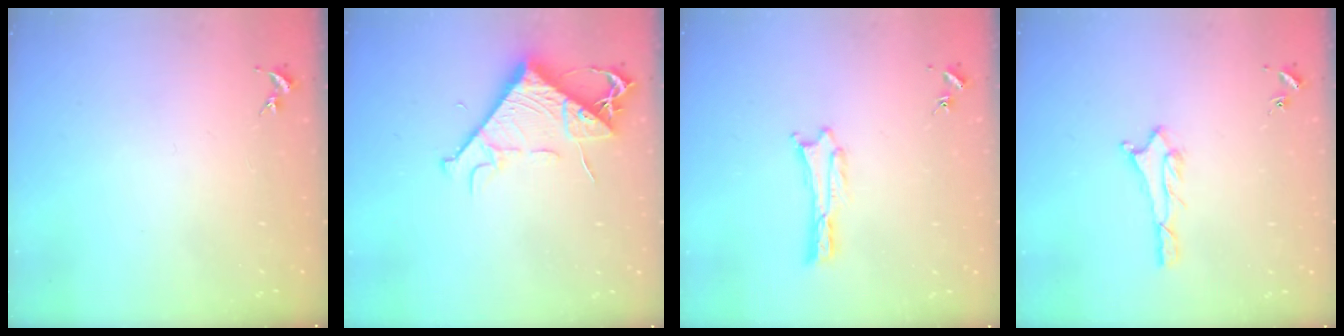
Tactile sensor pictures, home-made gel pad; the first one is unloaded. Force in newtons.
{"total": 8.5, "press": 8.4, "slide": 1.1}
{"total": 0.0}
{"total": 2.0, "press": 2.0, "slide": 0.2}